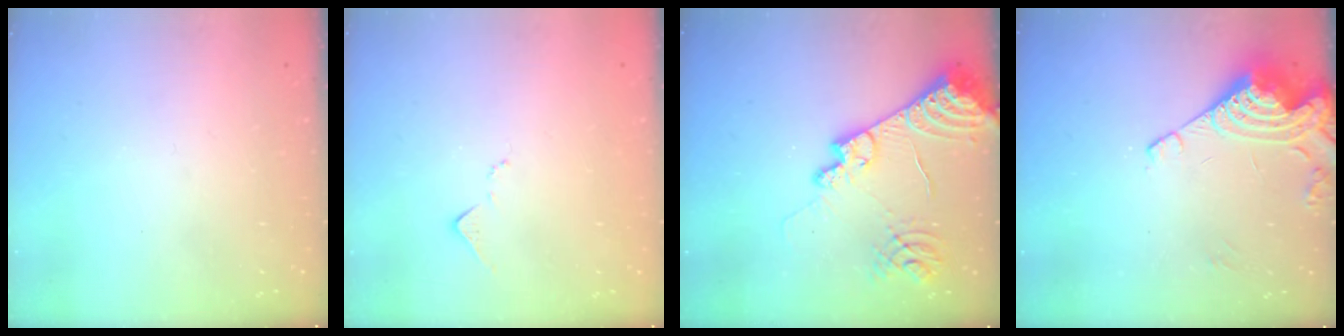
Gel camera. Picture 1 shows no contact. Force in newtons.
{"total": 7.0, "press": 6.9, "slide": 0.9}
{"total": 15.2, "press": 15.0, "slide": 1.8}
{"total": 13.5, "press": 13.5, "slide": 1.1}